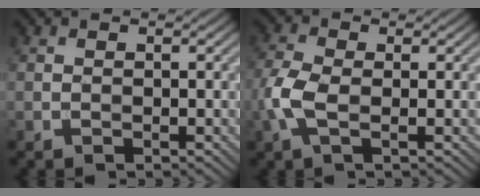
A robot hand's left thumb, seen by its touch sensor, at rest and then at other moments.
{"total": 4.7, "force": [-0.9, 2.2, 4.0], "torque": [-0.109, -0.001, -0.026]}